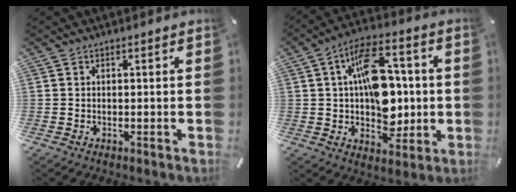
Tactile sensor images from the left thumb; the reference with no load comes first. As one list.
[{"total": 16.8, "force": [0.9, 10.6, 12.9], "torque": [-0.193, 0.003, 0.017]}]